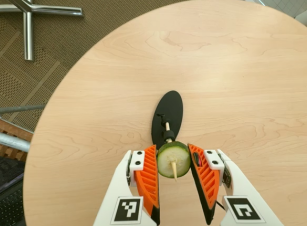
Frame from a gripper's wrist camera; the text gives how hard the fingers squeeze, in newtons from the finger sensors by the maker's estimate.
{"total": 7.8, "left": 8.1, "right": 7.6}